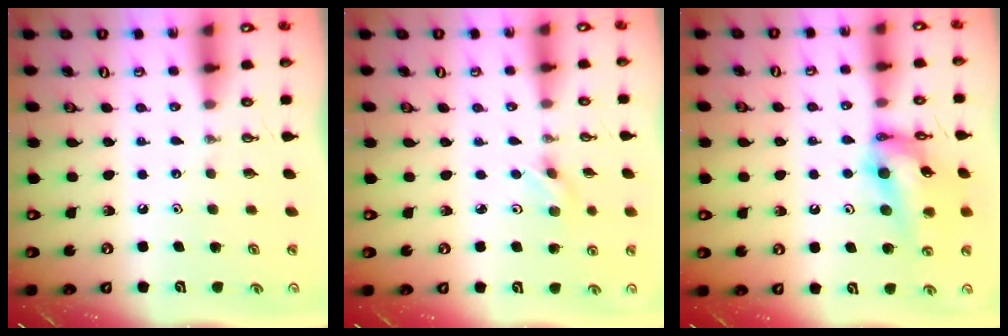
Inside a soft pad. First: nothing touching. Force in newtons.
{"total": 2.1, "press": 2.0, "slide": 0.6}
{"total": 15.3, "press": 15.2, "slide": 1.5}